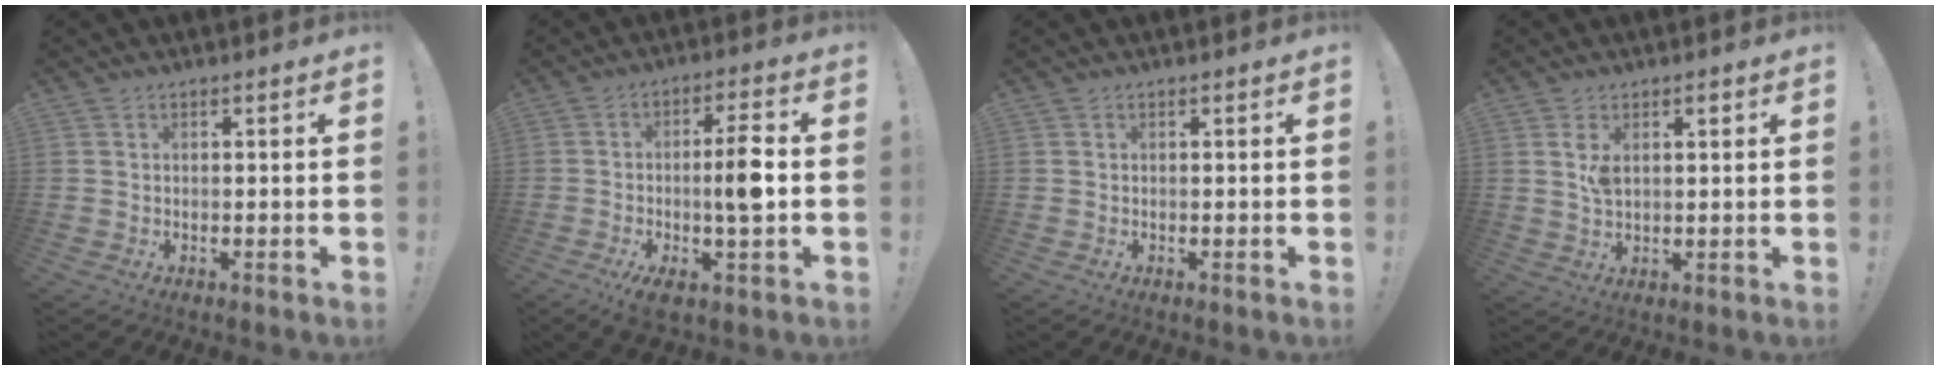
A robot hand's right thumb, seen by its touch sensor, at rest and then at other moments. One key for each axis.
{"total": 10.9, "fx": -1.8, "fy": 1.6, "fz": 10.6, "tx": -0.184, "ty": 0.014, "tz": -0.034}
{"total": 0.0}
{"total": 3.9, "fx": 1.6, "fy": 1.9, "fz": 3.0, "tx": -0.055, "ty": -0.002, "tz": 0.025}